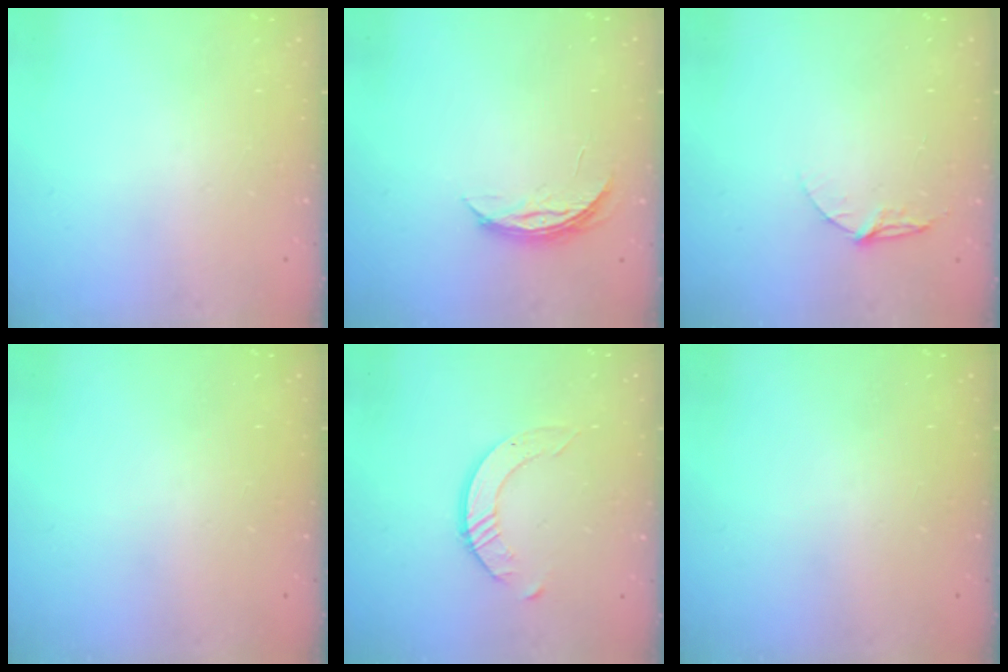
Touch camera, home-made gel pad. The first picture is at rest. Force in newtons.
{"total": 4.2, "press": 4.2, "slide": 0.5}
{"total": 5.4, "press": 5.4, "slide": 0.5}
{"total": 0.0}
{"total": 2.5, "press": 2.5, "slide": 0.3}
{"total": 0.0}